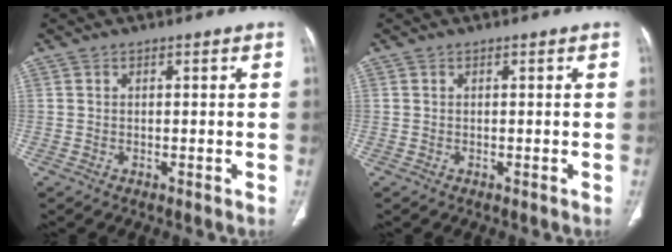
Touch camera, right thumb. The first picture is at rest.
{"total": 0.0}